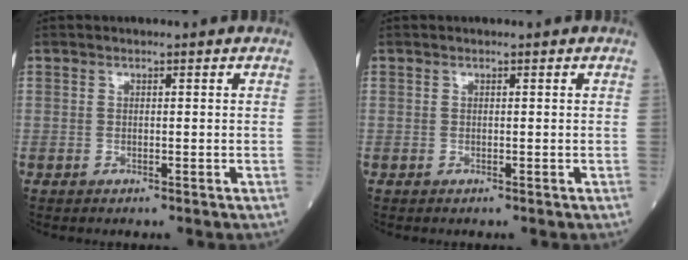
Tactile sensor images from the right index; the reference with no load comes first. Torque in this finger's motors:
{"motor_torque": [0.00, 0.00, 0.00, -0.01]}